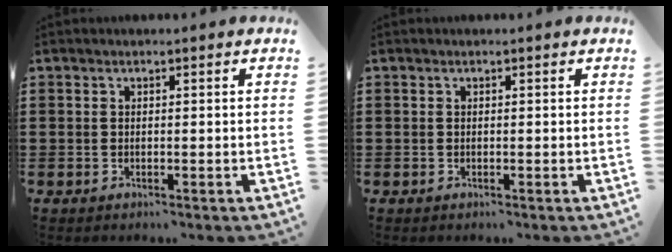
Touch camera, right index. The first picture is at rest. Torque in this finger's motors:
{"motor_torque": [0.25, 0.94, 0.00, -0.01]}